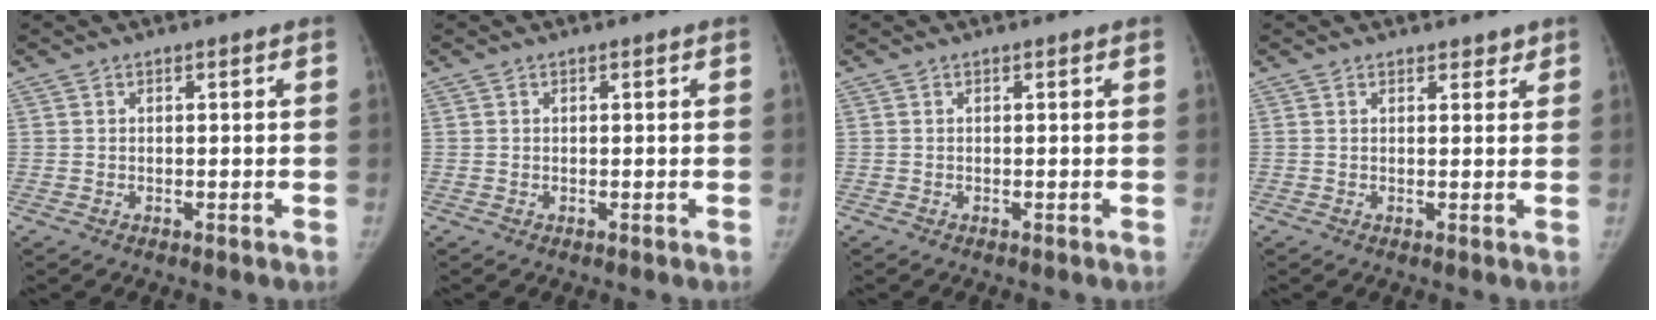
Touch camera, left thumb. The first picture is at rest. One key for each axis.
{"total": 0.0}
{"total": 0.0}
{"total": 1.8, "fx": 1.5, "fy": 0.9, "fz": 0.5, "tx": 0.008, "ty": -0.008, "tz": 0.016}